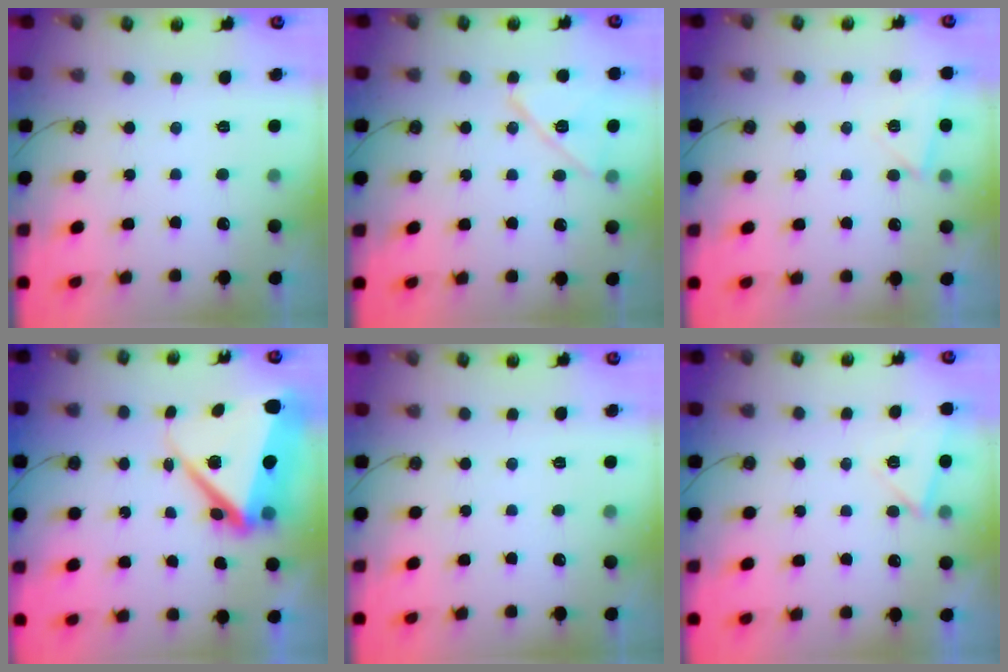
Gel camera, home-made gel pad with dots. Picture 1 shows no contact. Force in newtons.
{"total": 12.7, "press": 12.7, "slide": 0.7}
{"total": 5.3, "press": 4.7, "slide": 2.3}
{"total": 14.4, "press": 14.3, "slide": 1.4}
{"total": 0.0}
{"total": 6.6, "press": 6.2, "slide": 2.4}